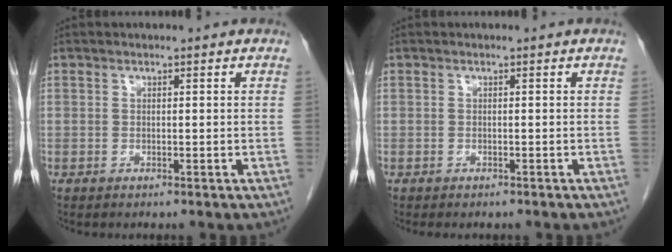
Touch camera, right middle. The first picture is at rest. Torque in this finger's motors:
{"motor_torque": [0.38, -0.19, 0.03, 0.02]}